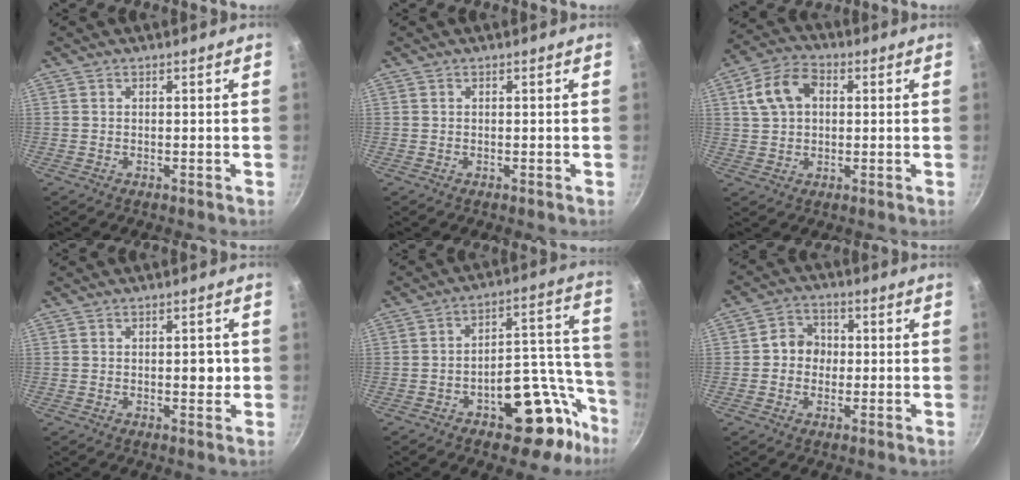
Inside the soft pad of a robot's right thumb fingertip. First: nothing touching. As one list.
[{"total": 0.0}, {"total": 9.4, "force": [2.2, 6.5, 6.4], "torque": [-0.116, 0.018, 0.035]}, {"total": 0.7, "force": [0.0, 0.4, 0.6], "torque": [0.000, 0.001, -0.002]}, {"total": 16.9, "force": [-9.2, 7.9, 11.8], "torque": [-0.104, 0.099, -0.125]}, {"total": 6.3, "force": [-0.1, 5.4, 3.2], "torque": [-0.022, 0.015, -0.013]}]